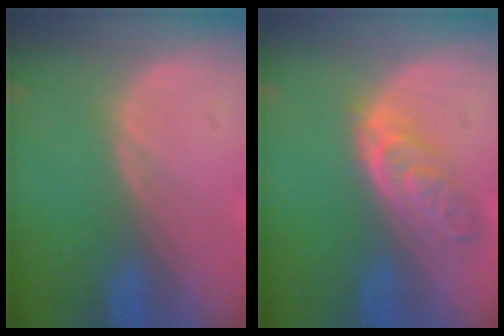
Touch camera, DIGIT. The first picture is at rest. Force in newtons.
{"total": 5.2, "press": 5.2, "slide": 0.4}